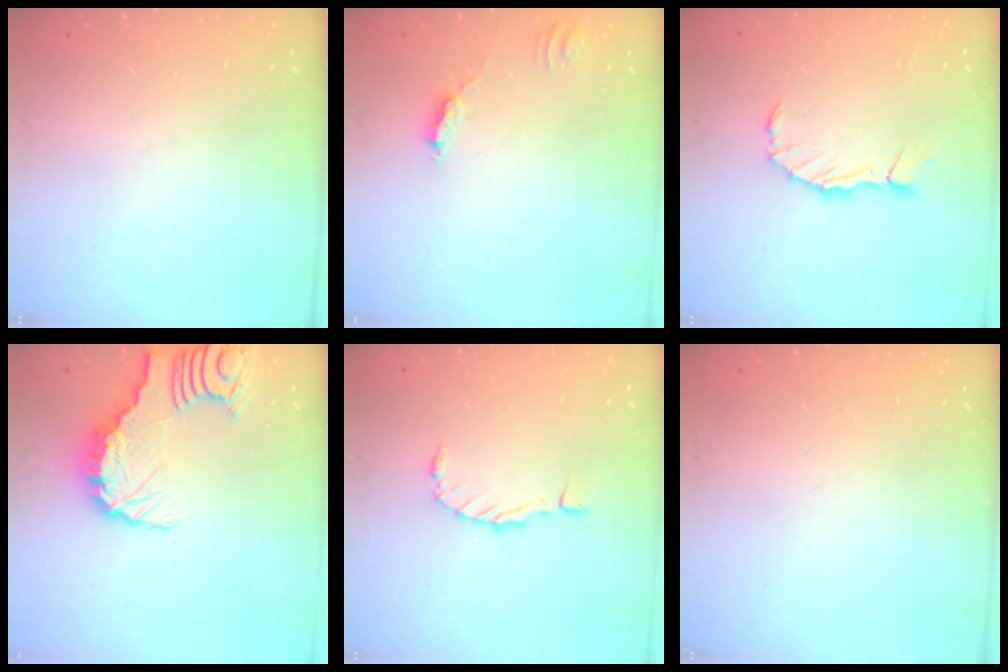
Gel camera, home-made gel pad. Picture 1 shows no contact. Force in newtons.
{"total": 2.7, "press": 2.7, "slide": 0.2}
{"total": 5.0, "press": 4.9, "slide": 0.6}
{"total": 8.8, "press": 8.8, "slide": 1.2}
{"total": 0.0}
{"total": 0.0}